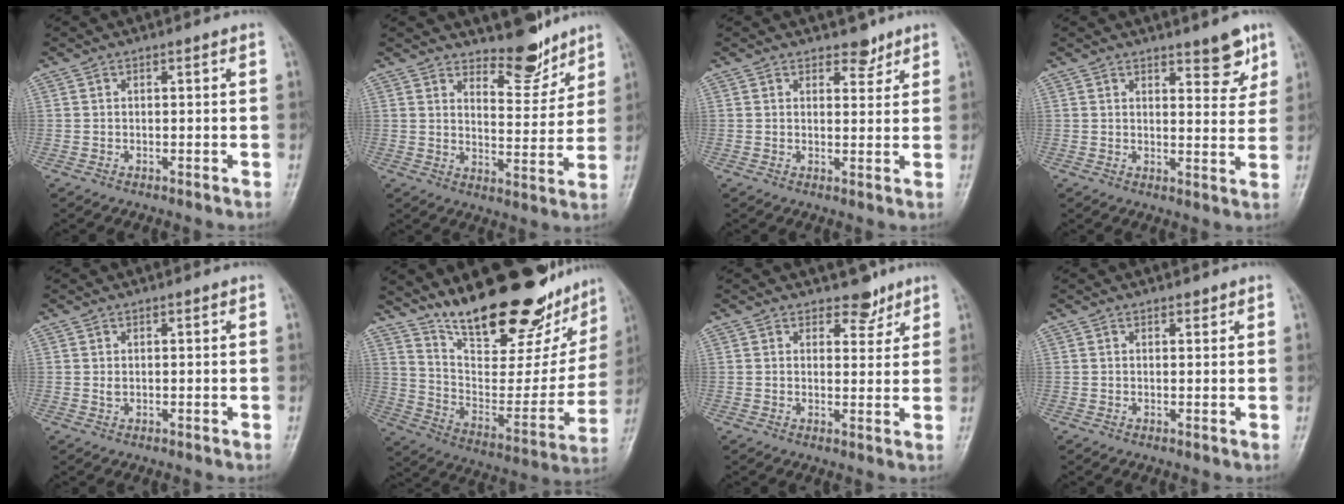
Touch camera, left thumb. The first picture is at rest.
{"total": 7.8, "force": [6.8, 2.7, 2.8], "torque": [-0.011, -0.063, 0.112]}
{"total": 3.0, "force": [2.4, 1.6, 0.5], "torque": [0.015, -0.017, 0.035]}
{"total": 5.7, "force": [4.0, 1.9, 3.6], "torque": [-0.023, -0.030, 0.052]}
{"total": 0.7, "force": [0.4, 0.4, 0.4], "torque": [-0.004, -0.003, 0.008]}
{"total": 27.3, "force": [20.9, 9.0, 15.1], "torque": [-0.193, -0.101, 0.320]}
{"total": 3.6, "force": [3.0, 2.0, 0.5], "torque": [0.021, -0.022, 0.043]}
{"total": 0.9, "force": [0.8, 0.4, 0.1], "torque": [0.007, -0.007, 0.010]}